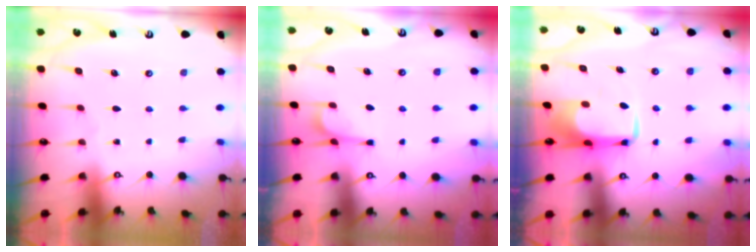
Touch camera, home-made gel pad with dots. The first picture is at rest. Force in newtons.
{"total": 2.4, "press": 2.3, "slide": 0.8}
{"total": 7.0, "press": 6.8, "slide": 1.6}